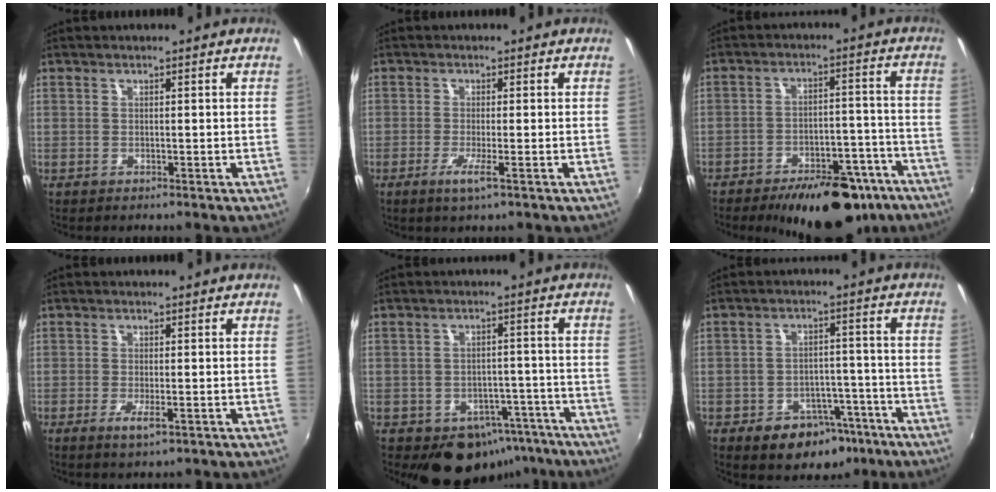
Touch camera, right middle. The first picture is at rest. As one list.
[{"total": 3.1, "force": [-1.5, -0.3, 2.7], "torque": [-0.061, -0.011, -0.033]}, {"total": 18.8, "force": [-14.1, 7.8, 9.8], "torque": [-0.150, 0.007, -0.177]}, {"total": 3.0, "force": [-1.3, 0.5, 2.7], "torque": [-0.055, -0.010, -0.022]}, {"total": 10.2, "force": [-6.4, 7.2, 3.3], "torque": [-0.056, 0.026, -0.056]}, {"total": 10.3, "force": [-6.1, 7.1, 4.4], "torque": [-0.079, 0.026, -0.063]}]